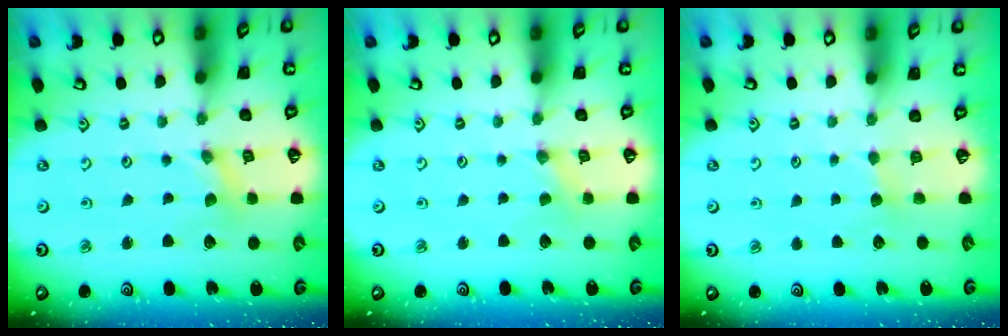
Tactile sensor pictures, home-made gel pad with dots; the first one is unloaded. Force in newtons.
{"total": 0.0}
{"total": 2.9, "press": 2.9, "slide": 0.5}